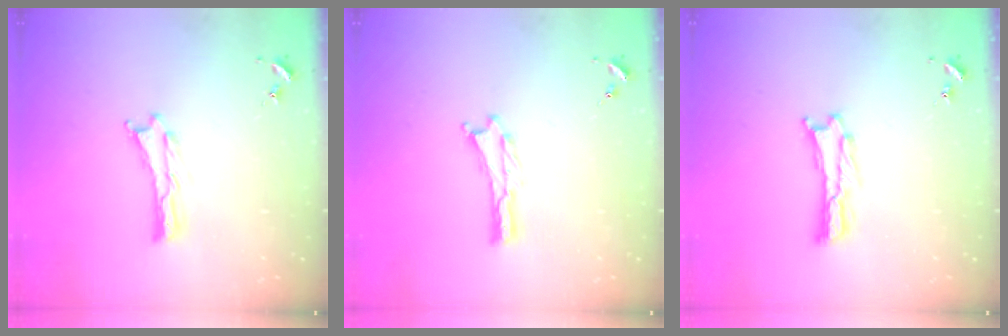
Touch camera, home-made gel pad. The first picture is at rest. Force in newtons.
{"total": 0.0}
{"total": 0.6, "press": 0.5, "slide": 0.2}